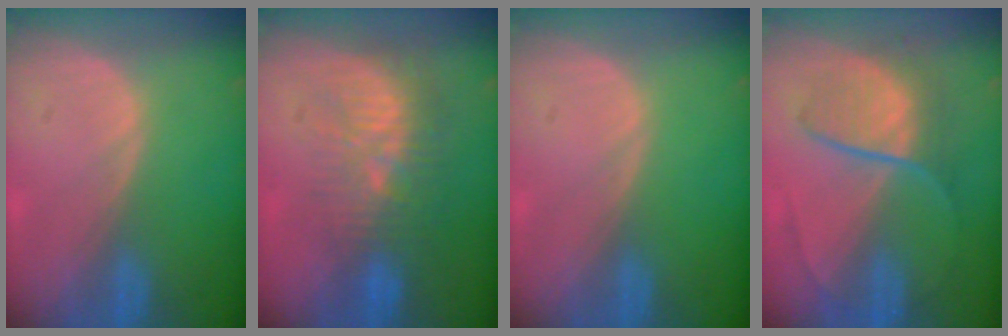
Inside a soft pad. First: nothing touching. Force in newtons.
{"total": 9.7, "press": 8.9, "slide": 3.8}
{"total": 0.0}
{"total": 6.8, "press": 6.7, "slide": 1.2}